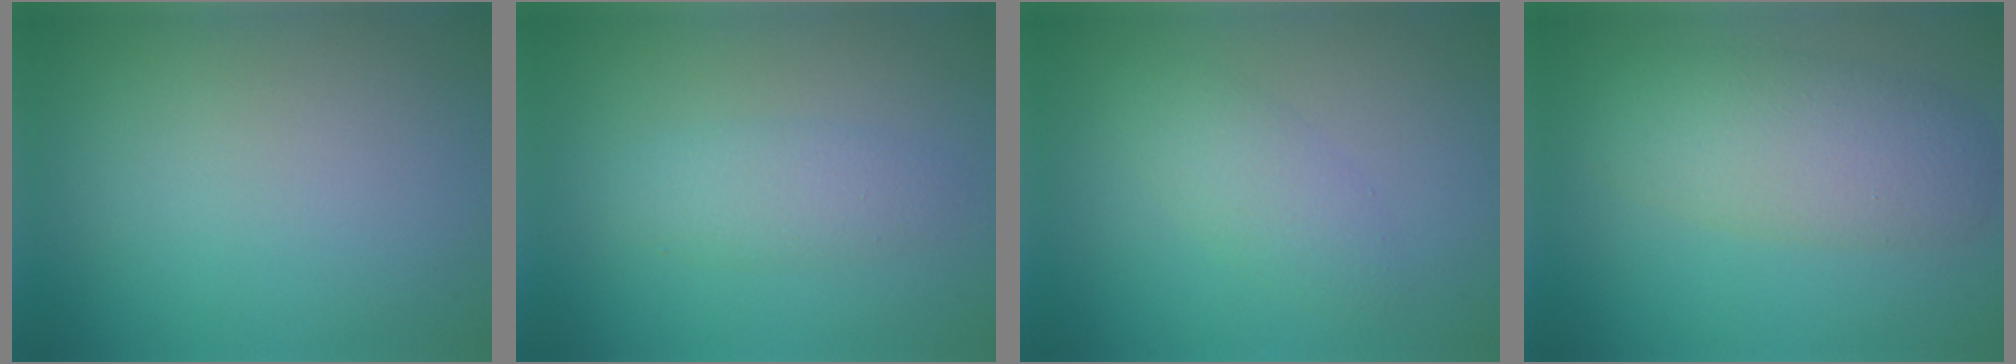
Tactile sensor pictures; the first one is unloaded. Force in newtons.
{"total": 2.3, "press": 2.3, "slide": 0.1}
{"total": 2.5, "press": 2.5, "slide": 0.0}
{"total": 5.8, "press": 5.8, "slide": 0.2}